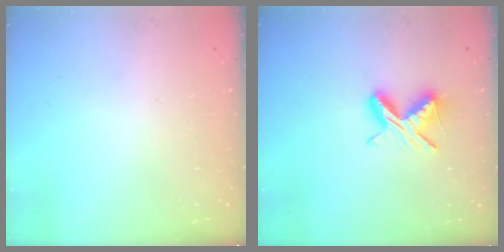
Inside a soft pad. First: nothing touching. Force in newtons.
{"total": 7.9, "press": 7.9, "slide": 1.1}